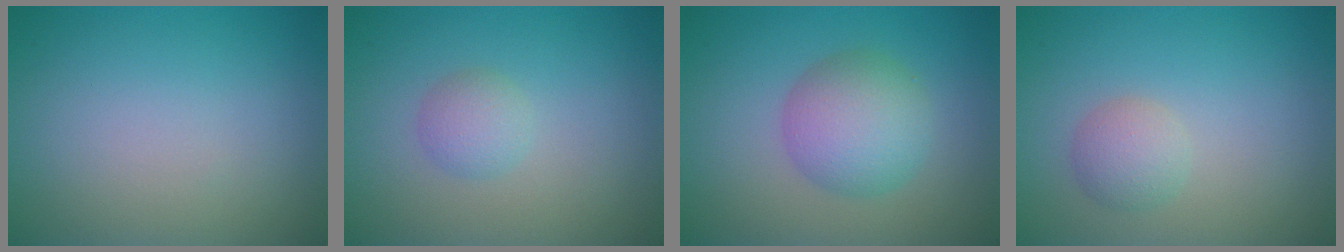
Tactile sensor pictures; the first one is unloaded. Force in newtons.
{"total": 1.7, "press": 1.7, "slide": 0.1}
{"total": 5.0, "press": 5.0, "slide": 0.0}
{"total": 2.0, "press": 2.0, "slide": 0.0}